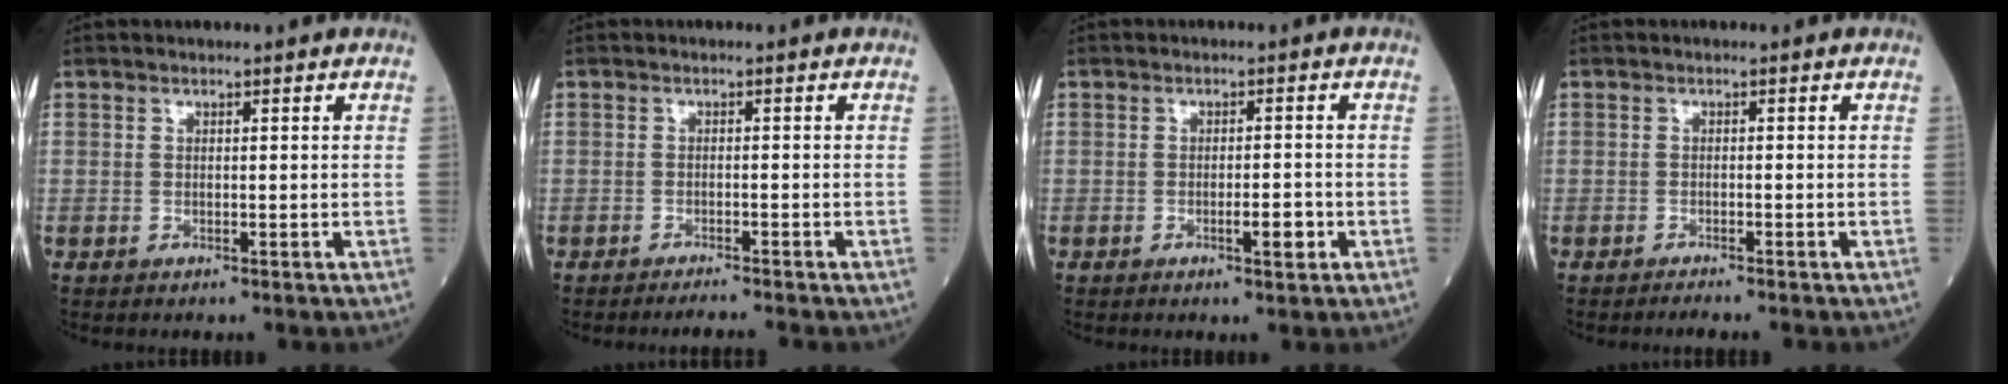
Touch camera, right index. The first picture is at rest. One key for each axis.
{"total": 3.2, "fx": -3.0, "fy": -0.5, "fz": 1.1, "tx": -0.014, "ty": -0.009, "tz": -0.045}
{"total": 3.1, "fx": -1.1, "fy": 0.6, "fz": 2.8, "tx": -0.044, "ty": 0.000, "tz": -0.014}
{"total": 2.4, "fx": -2.2, "fy": -0.2, "fz": 1.1, "tx": -0.014, "ty": -0.002, "tz": -0.031}